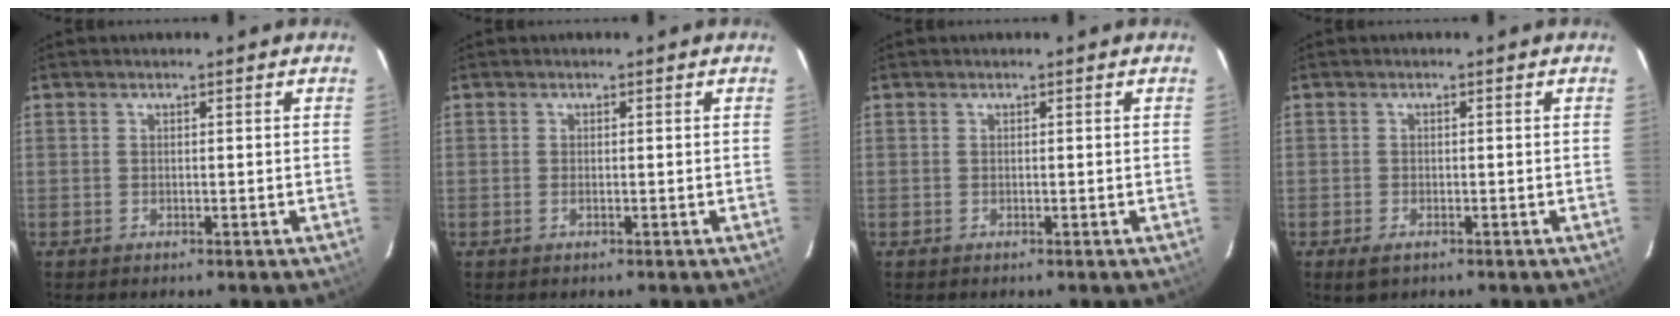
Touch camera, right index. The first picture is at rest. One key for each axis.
{"total": 0.8, "fx": -0.2, "fy": 0.1, "fz": 0.8, "tx": -0.016, "ty": 0.001, "tz": -0.005}
{"total": 0.0}
{"total": 2.5, "fx": -1.6, "fy": 1.3, "fz": 1.3, "tx": -0.026, "ty": -0.010, "tz": -0.026}